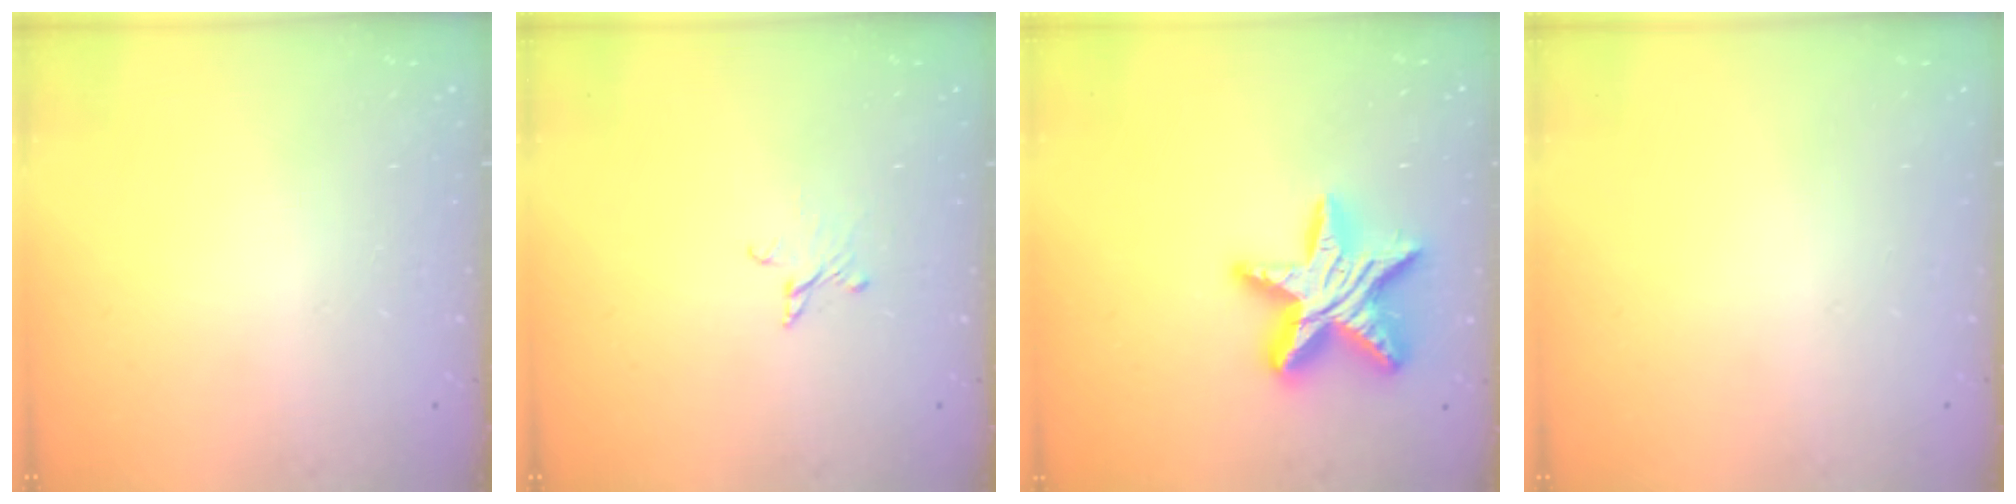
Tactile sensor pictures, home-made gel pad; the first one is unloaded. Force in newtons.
{"total": 2.5, "press": 2.5, "slide": 0.2}
{"total": 18.2, "press": 18.1, "slide": 1.4}
{"total": 0.0}